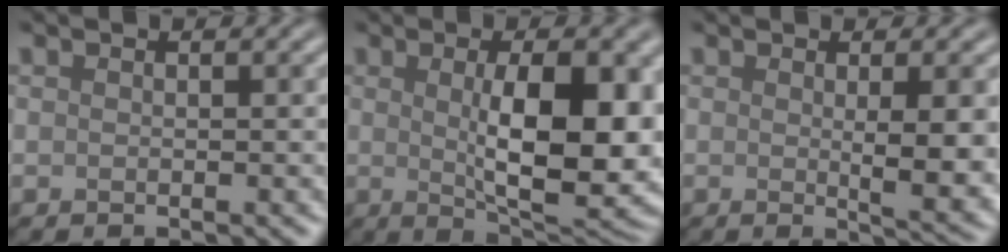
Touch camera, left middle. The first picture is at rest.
{"total": 10.4, "force": [0.5, 3.6, 9.7], "torque": [-0.137, -0.009, 0.016]}
{"total": 4.7, "force": [0.2, 0.9, 4.6], "torque": [-0.063, -0.007, 0.007]}